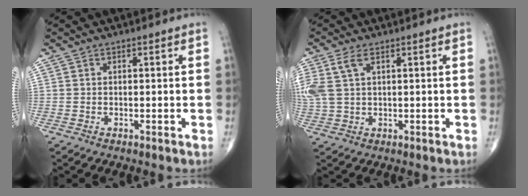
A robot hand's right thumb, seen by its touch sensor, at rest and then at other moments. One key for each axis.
{"total": 6.6, "fx": 2.5, "fy": 3.4, "fz": 5.1, "tx": -0.144, "ty": 0.013, "tz": 0.057}